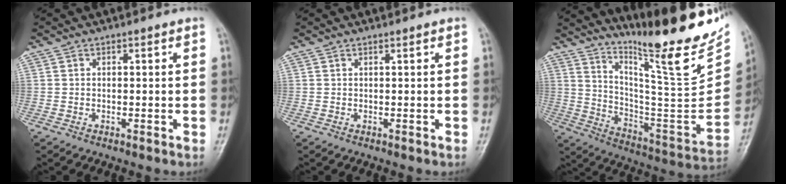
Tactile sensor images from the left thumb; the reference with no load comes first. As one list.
[{"total": 0.0}, {"total": 22.7, "force": [18.8, 2.2, 12.5], "torque": [-0.167, -0.141, 0.295]}]